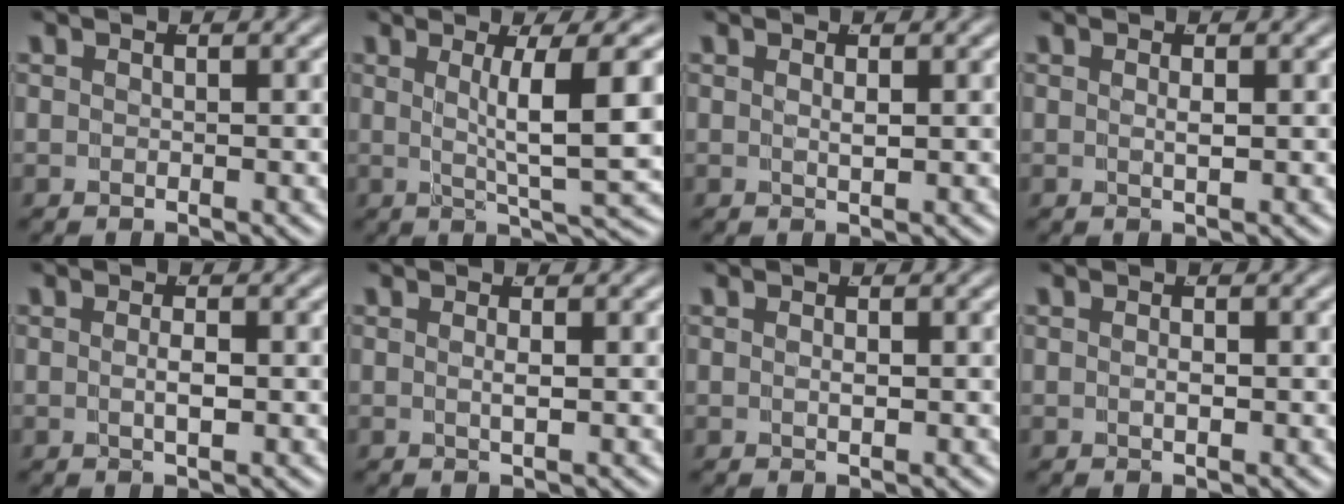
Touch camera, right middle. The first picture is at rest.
{"total": 6.8, "force": [1.0, 0.6, 6.7], "torque": [-0.089, -0.004, 0.023]}
{"total": 0.9, "force": [0.3, -0.5, 0.7], "torque": [-0.012, -0.008, 0.013]}
{"total": 0.9, "force": [0.1, -0.5, 0.7], "torque": [-0.014, -0.009, 0.008]}
{"total": 1.3, "force": [-0.3, -0.2, 1.2], "torque": [-0.021, -0.006, -0.001]}
{"total": 1.0, "force": [0.1, -0.6, 0.8], "torque": [-0.017, -0.008, 0.005]}
{"total": 0.6, "force": [0.0, -0.3, 0.5], "torque": [-0.010, -0.007, 0.005]}
{"total": 0.5, "force": [-0.2, -0.2, 0.5], "torque": [-0.013, -0.009, 0.003]}